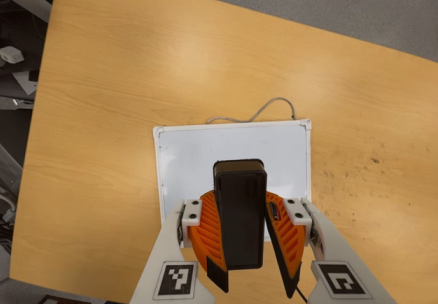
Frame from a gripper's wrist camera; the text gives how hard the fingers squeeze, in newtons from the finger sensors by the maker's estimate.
{"total": 10.0, "left": 10.0, "right": 10.0}